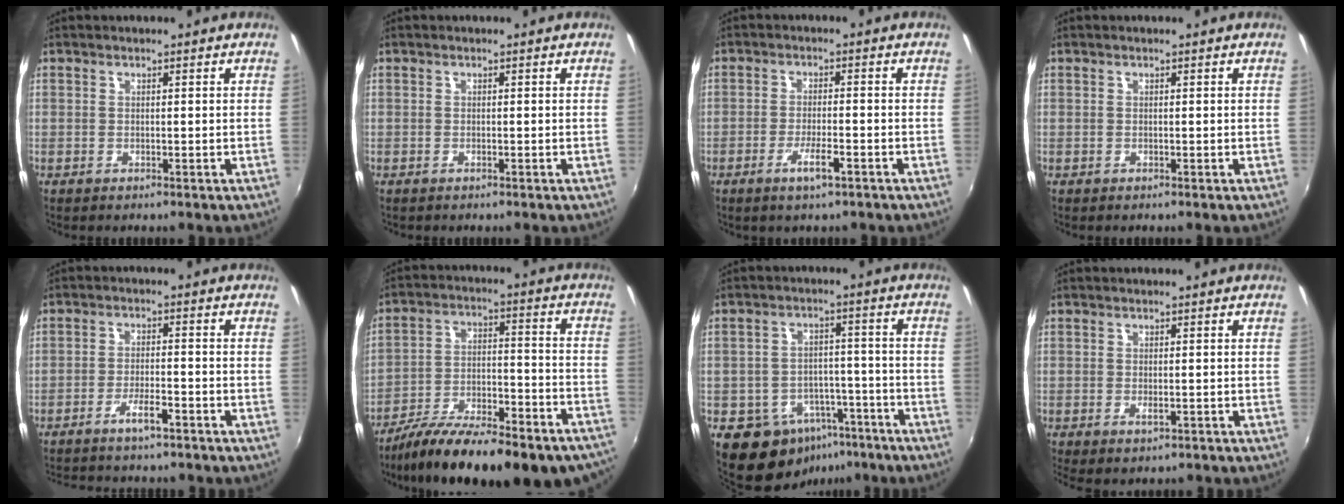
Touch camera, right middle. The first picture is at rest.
{"total": 0.0}
{"total": 4.3, "force": [-2.6, 0.8, 3.2], "torque": [-0.069, -0.005, -0.045]}
{"total": 0.0}
{"total": 4.4, "force": [-3.7, 0.7, 2.3], "torque": [-0.061, 0.005, -0.065]}
{"total": 27.7, "force": [-21.8, 7.9, 15.2], "torque": [-0.243, -0.036, -0.303]}
{"total": 11.9, "force": [-7.4, 8.2, 4.3], "torque": [-0.091, 0.020, -0.083]}
{"total": 2.0, "force": [-1.0, 0.9, 1.5], "torque": [-0.028, -0.004, -0.014]}